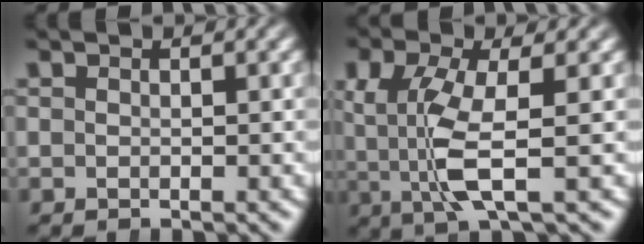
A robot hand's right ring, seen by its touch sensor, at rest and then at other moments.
{"total": 5.0, "force": [0.2, 1.7, 4.7], "torque": [-0.114, -0.023, 0.016]}